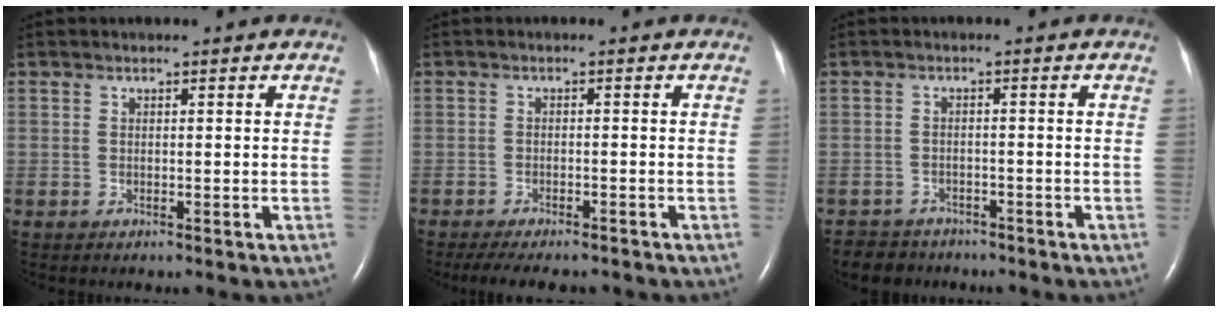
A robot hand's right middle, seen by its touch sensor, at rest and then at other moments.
{"total": 9.8, "force": [-8.4, 2.5, 4.4], "torque": [-0.069, -0.014, -0.114]}
{"total": 4.9, "force": [-4.1, 2.5, -0.2], "torque": [0.003, 0.001, -0.064]}